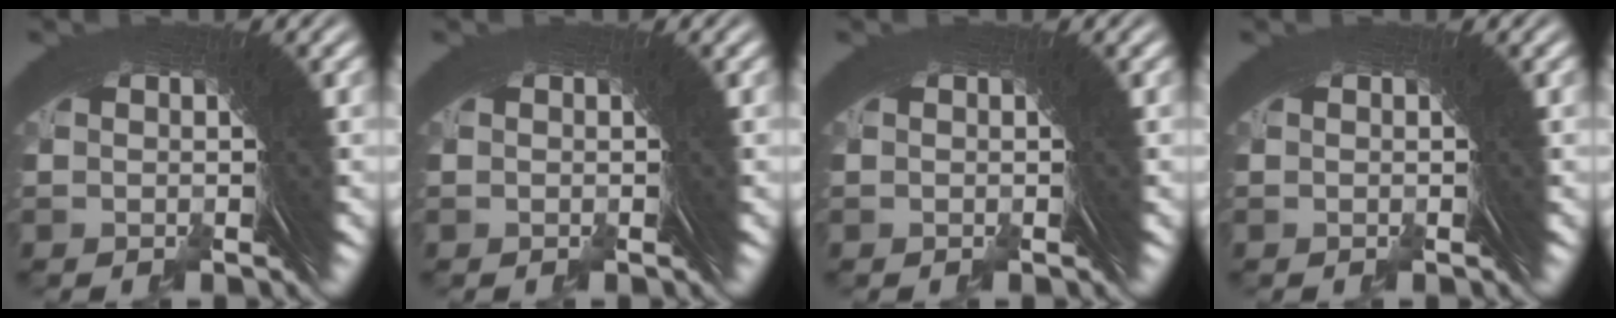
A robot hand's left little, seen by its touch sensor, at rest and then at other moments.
{"total": 0.0}
{"total": 0.0}
{"total": 0.0}